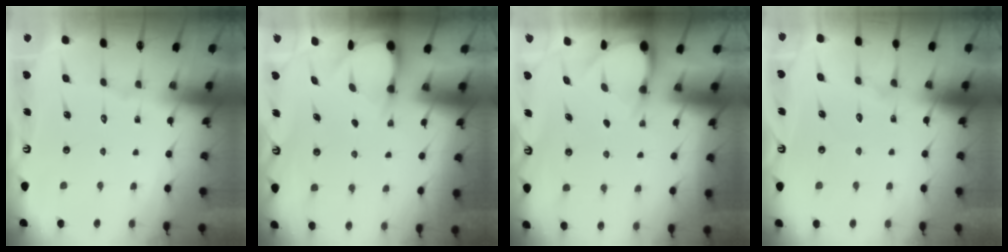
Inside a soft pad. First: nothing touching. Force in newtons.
{"total": 3.5, "press": 3.5, "slide": 0.4}
{"total": 3.1, "press": 3.1, "slide": 0.2}
{"total": 5.2, "press": 5.1, "slide": 0.5}